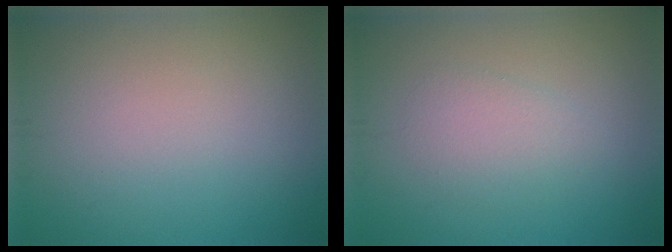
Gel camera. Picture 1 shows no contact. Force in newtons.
{"total": 2.2, "press": 2.2, "slide": 0.1}